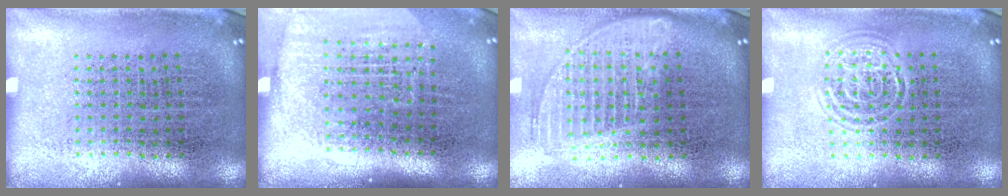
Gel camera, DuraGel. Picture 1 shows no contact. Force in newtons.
{"total": 1.8, "press": 1.6, "slide": 0.9}
{"total": 1.8, "press": 1.5, "slide": 0.9}
{"total": 1.5, "press": 1.4, "slide": 0.1}